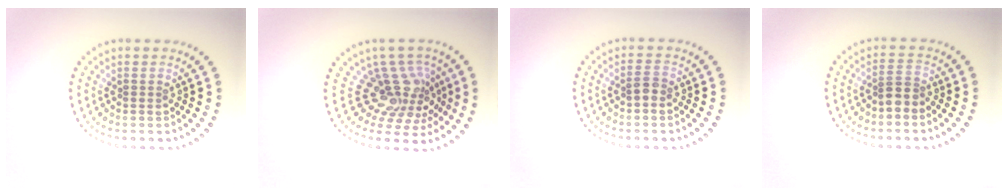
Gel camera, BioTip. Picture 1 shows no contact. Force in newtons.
{"total": 4.3, "press": 3.2, "slide": 2.9}
{"total": 1.2, "press": 1.2, "slide": 0.3}
{"total": 2.1, "press": 1.7, "slide": 1.3}